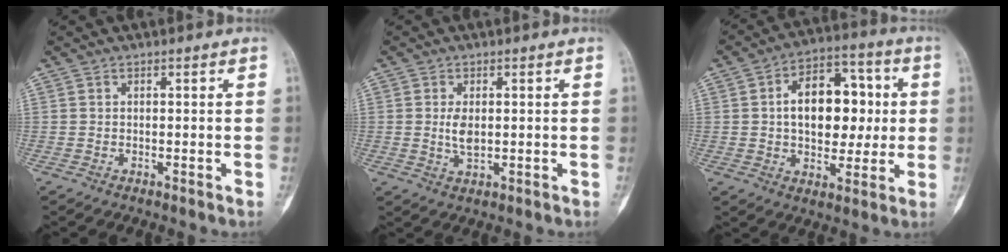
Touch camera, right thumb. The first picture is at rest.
{"total": 3.2, "force": [0.1, 1.4, 2.9], "torque": [-0.055, -0.007, 0.005]}
{"total": 15.8, "force": [1.5, 9.9, 12.2], "torque": [-0.139, 0.024, 0.019]}